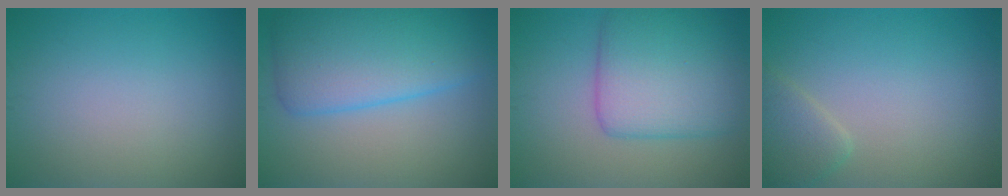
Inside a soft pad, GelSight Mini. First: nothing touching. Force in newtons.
{"total": 8.0, "press": 8.0, "slide": 0.3}
{"total": 7.4, "press": 7.4, "slide": 0.1}
{"total": 2.3, "press": 2.3, "slide": 0.2}